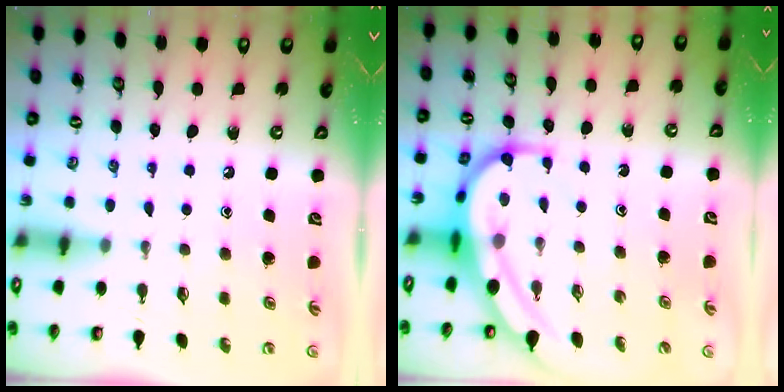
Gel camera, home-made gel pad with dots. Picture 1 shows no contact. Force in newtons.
{"total": 8.6, "press": 8.5, "slide": 0.9}